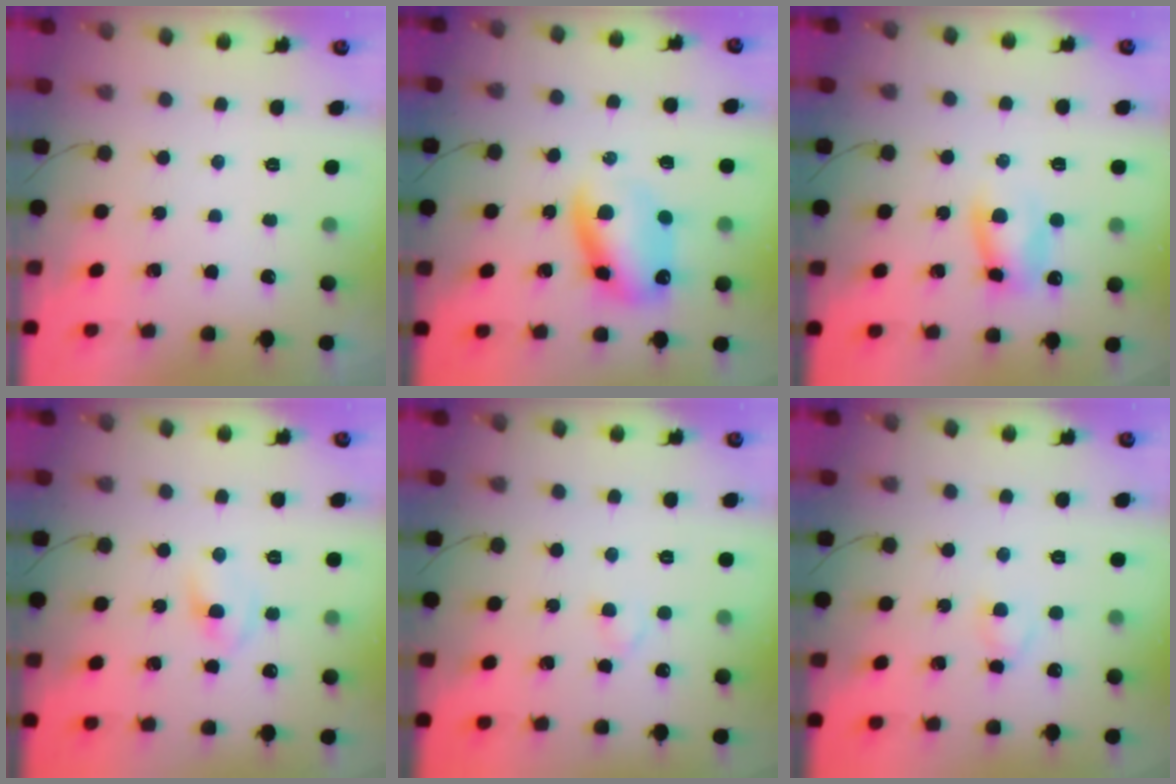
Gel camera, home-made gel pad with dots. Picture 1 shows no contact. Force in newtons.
{"total": 11.3, "press": 10.9, "slide": 3.3}
{"total": 8.0, "press": 7.9, "slide": 1.1}
{"total": 6.2, "press": 6.0, "slide": 1.5}
{"total": 2.0, "press": 1.7, "slide": 0.9}
{"total": 2.5, "press": 2.3, "slide": 1.0}